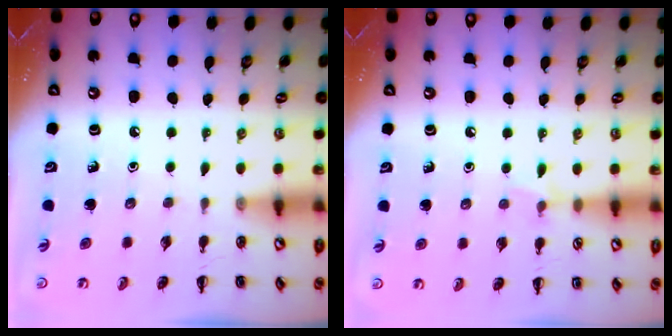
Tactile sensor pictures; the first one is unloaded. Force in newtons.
{"total": 5.8, "press": 5.4, "slide": 2.0}